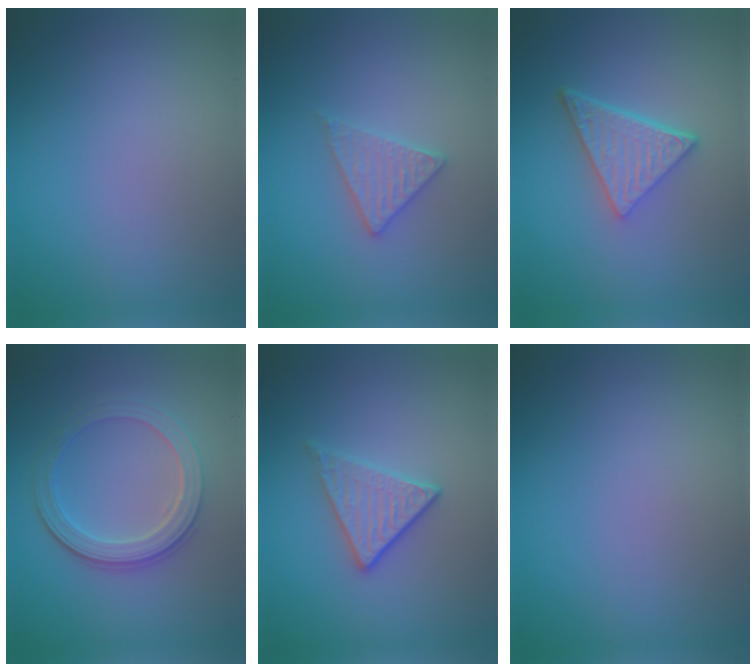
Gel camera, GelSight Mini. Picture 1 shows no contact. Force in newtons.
{"total": 2.4, "press": 2.4, "slide": 0.3}
{"total": 4.8, "press": 3.3, "slide": 3.5}
{"total": 4.0, "press": 3.4, "slide": 2.0}
{"total": 2.8, "press": 2.5, "slide": 1.2}
{"total": 0.0}